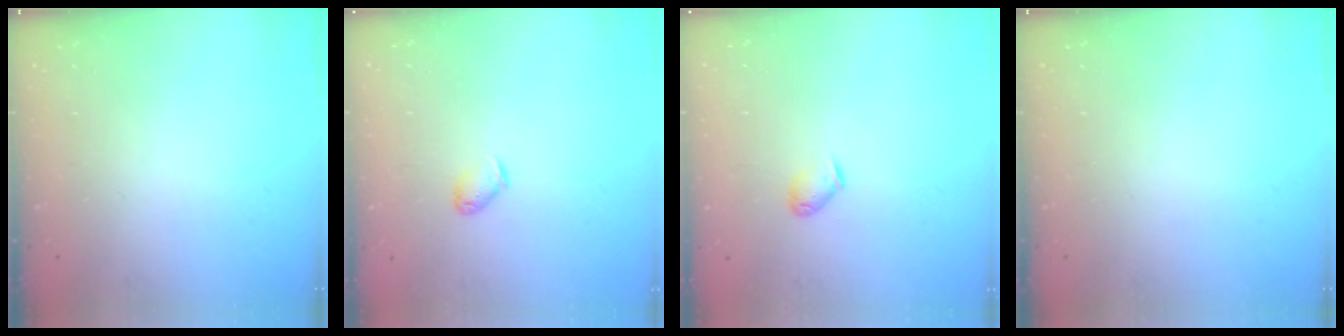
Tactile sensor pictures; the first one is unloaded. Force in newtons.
{"total": 3.7, "press": 3.7, "slide": 0.6}
{"total": 4.0, "press": 3.9, "slide": 0.8}
{"total": 0.0}